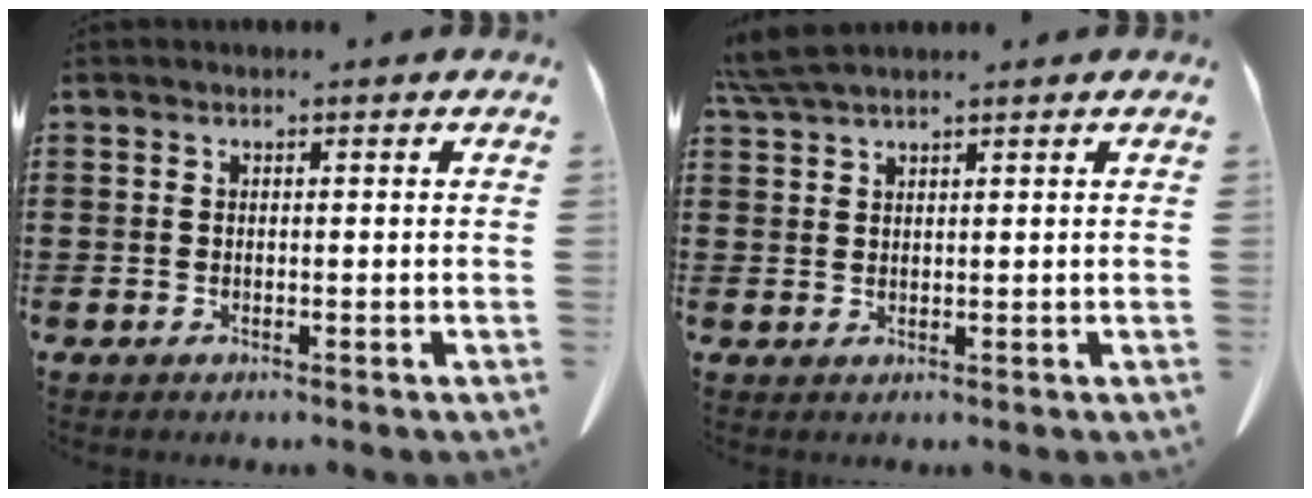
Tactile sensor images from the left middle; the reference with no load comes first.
{"total": 3.9, "force": [3.2, 0.3, 2.1], "torque": [-0.051, -0.001, 0.062]}